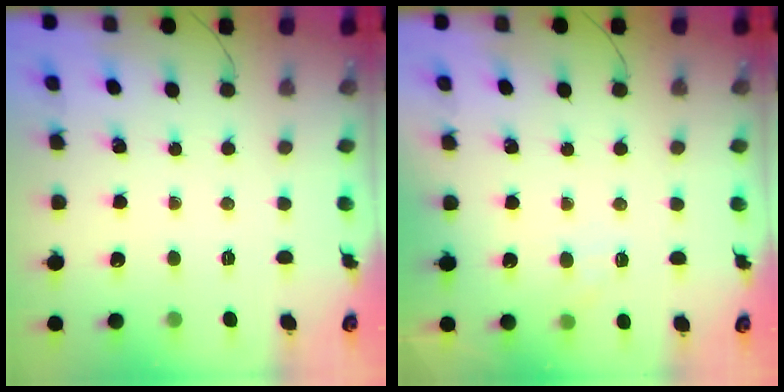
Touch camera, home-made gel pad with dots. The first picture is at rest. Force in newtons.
{"total": 5.3, "press": 5.0, "slide": 1.6}